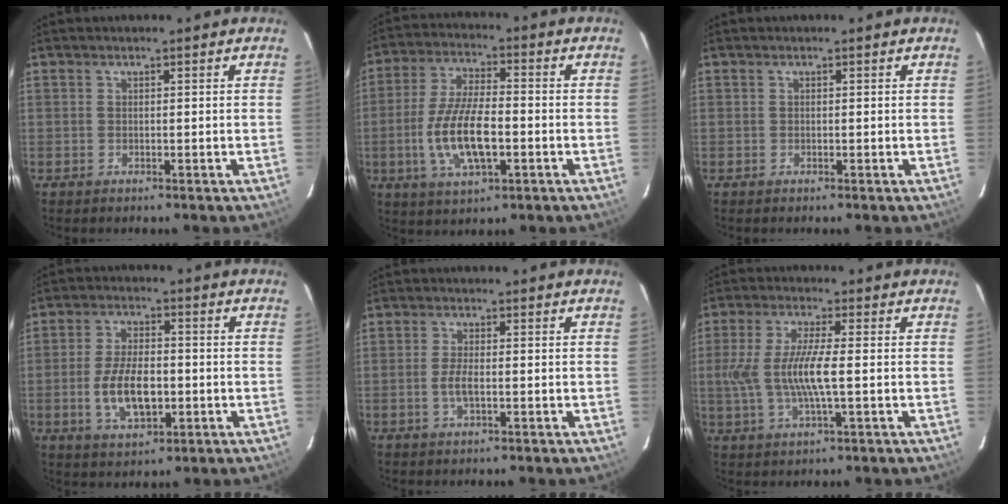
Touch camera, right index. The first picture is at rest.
{"total": 12.4, "force": [-3.1, 4.6, 11.1], "torque": [-0.229, -0.004, -0.055]}
{"total": 0.0}
{"total": 9.9, "force": [-2.2, 4.9, 8.3], "torque": [-0.169, -0.003, -0.034]}
{"total": 2.9, "force": [-0.8, 0.8, 2.6], "torque": [-0.057, -0.002, -0.017]}
{"total": 9.6, "force": [-0.9, 1.6, 9.4], "torque": [-0.191, -0.005, -0.016]}